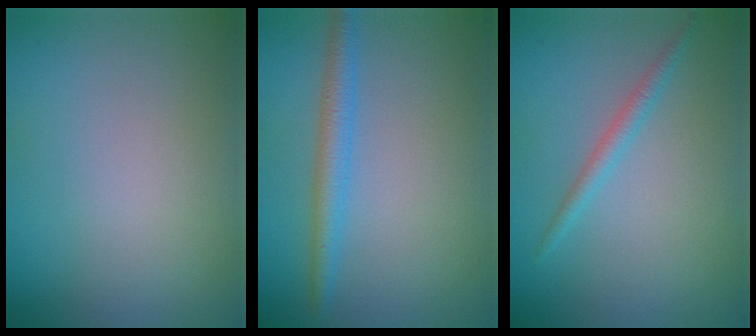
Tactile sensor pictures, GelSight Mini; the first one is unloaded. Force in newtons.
{"total": 2.7, "press": 2.7, "slide": 0.1}
{"total": 1.4, "press": 1.4, "slide": 0.1}